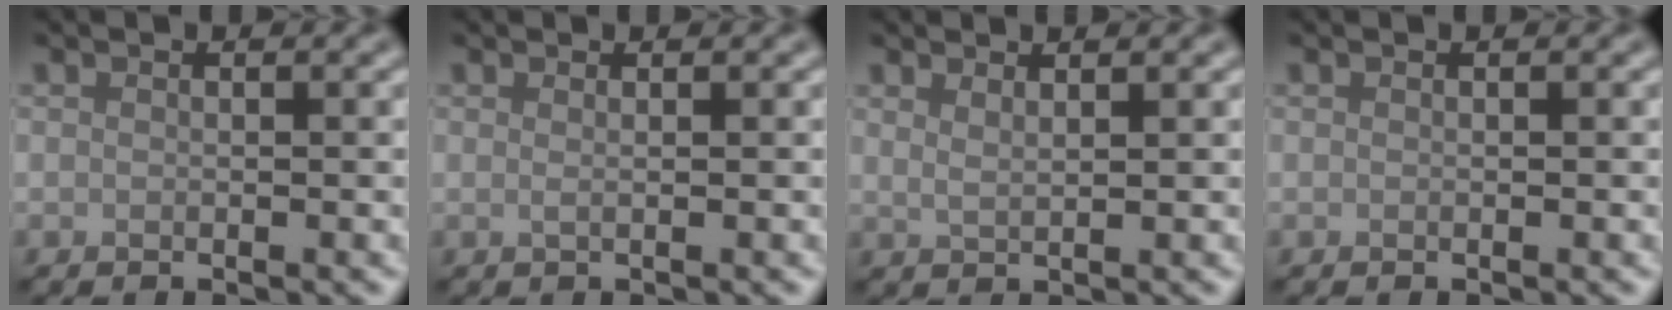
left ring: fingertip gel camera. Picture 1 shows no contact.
{"total": 0.8, "force": [0.0, 0.3, 0.7], "torque": [-0.009, -0.003, -0.006]}
{"total": 1.5, "force": [1.1, 0.5, 0.8], "torque": [-0.010, -0.002, 0.017]}
{"total": 0.0}